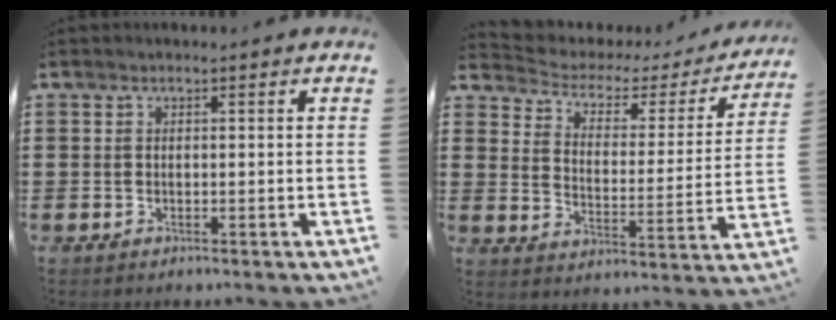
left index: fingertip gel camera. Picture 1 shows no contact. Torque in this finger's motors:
{"motor_torque": [-1.08, -1.06, -0.97, -0.21]}